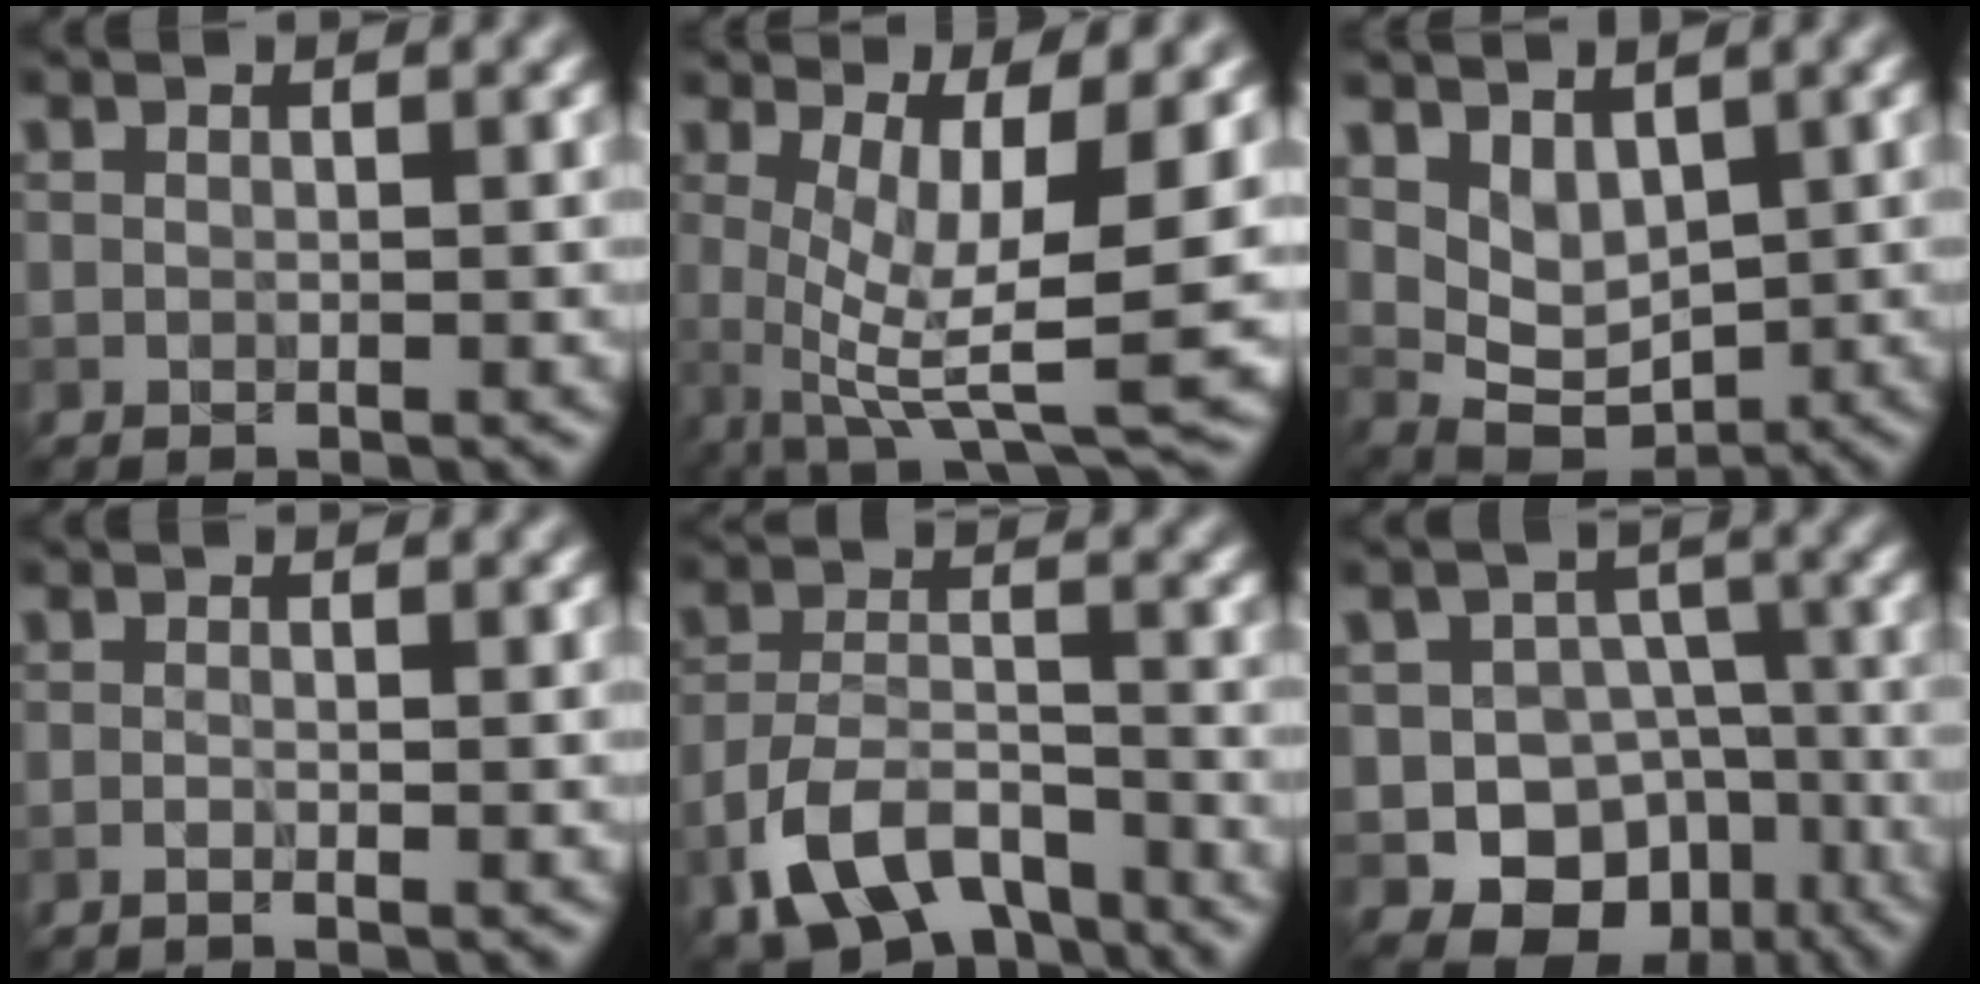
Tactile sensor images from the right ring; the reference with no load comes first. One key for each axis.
{"total": 8.5, "fx": 0.8, "fy": 2.4, "fz": 8.2, "tx": -0.133, "ty": -0.009, "tz": 0.016}
{"total": 3.3, "fx": 1.7, "fy": 2.1, "fz": 1.9, "tx": -0.044, "ty": -0.014, "tz": 0.032}
{"total": 1.0, "fx": -0.7, "fy": 0.1, "fz": 0.7, "tx": -0.017, "ty": -0.001, "tz": -0.016}
{"total": 8.1, "fx": -5.1, "fy": 4.1, "fz": 4.7, "tx": -0.088, "ty": -0.005, "tz": -0.097}
{"total": 12.0, "fx": -5.2, "fy": 10.1, "fz": 3.8, "tx": -0.036, "ty": -0.009, "tz": -0.090}